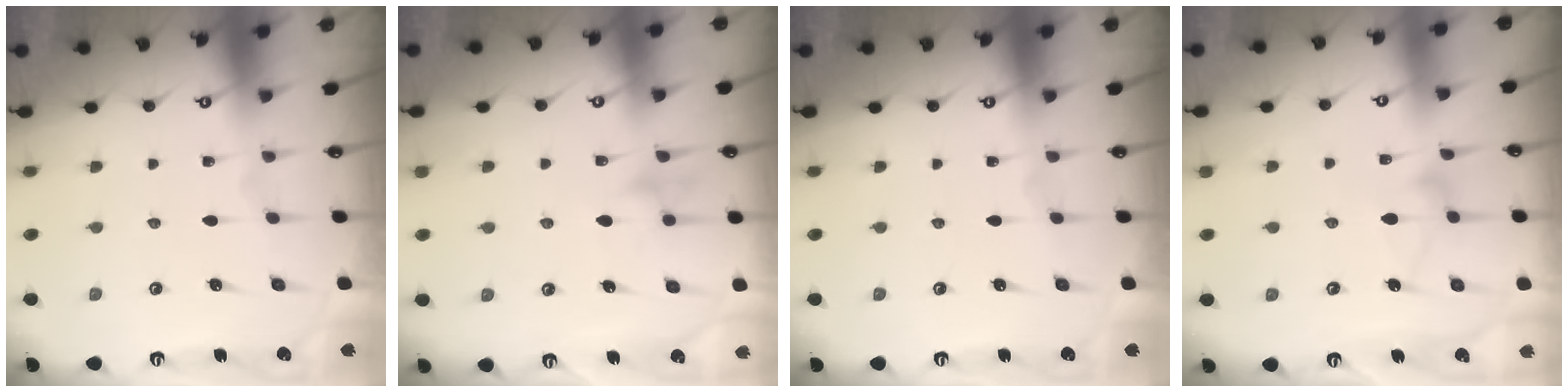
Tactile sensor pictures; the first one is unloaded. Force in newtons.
{"total": 9.7, "press": 9.7, "slide": 0.6}
{"total": 0.0}
{"total": 7.4, "press": 7.4, "slide": 0.5}